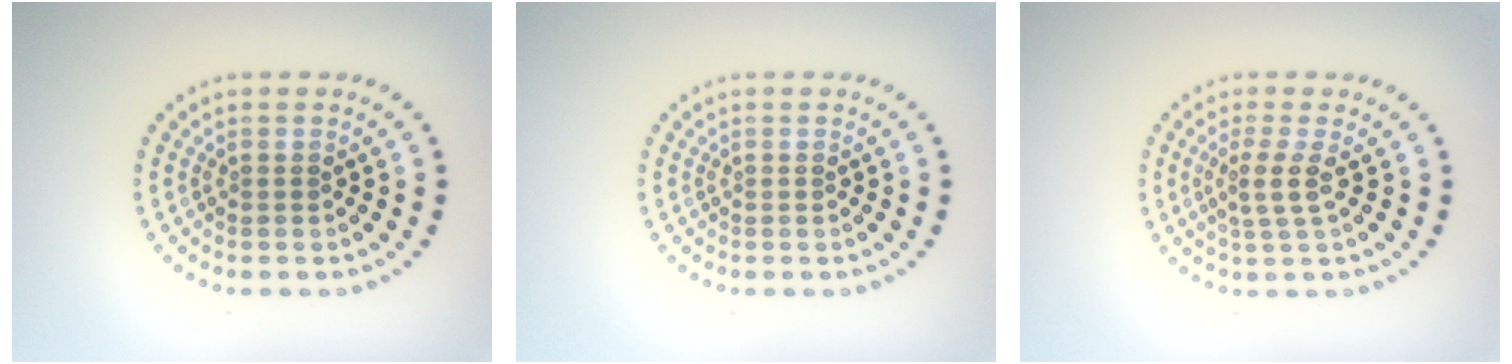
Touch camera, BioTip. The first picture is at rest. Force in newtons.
{"total": 0.0}
{"total": 2.2, "press": 1.6, "slide": 1.4}